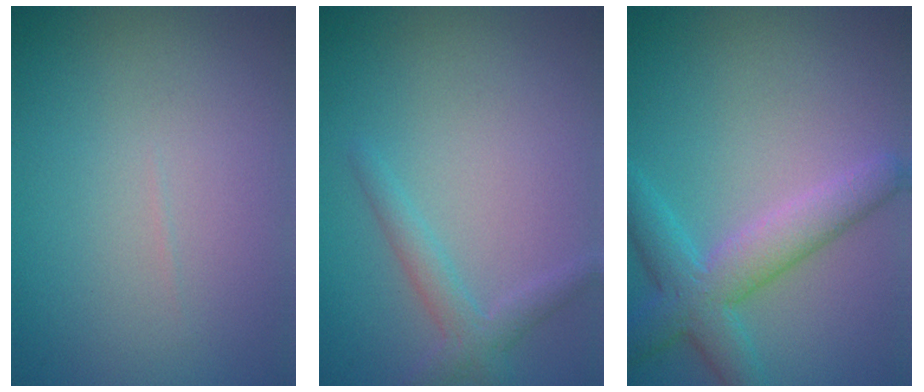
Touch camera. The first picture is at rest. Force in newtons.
{"total": 2.1, "press": 2.1, "slide": 0.1}
{"total": 4.8, "press": 4.8, "slide": 0.2}